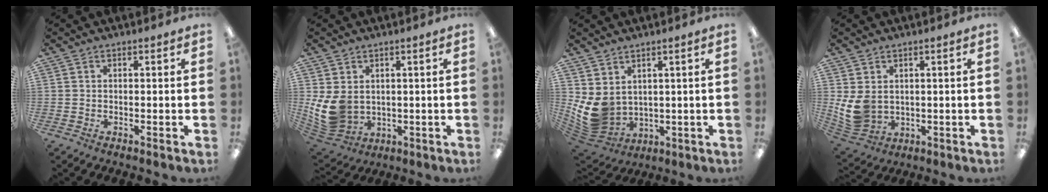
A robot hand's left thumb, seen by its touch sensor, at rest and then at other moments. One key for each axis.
{"total": 9.4, "fx": 1.4, "fy": 7.3, "fz": 5.8, "tx": -0.145, "ty": -0.014, "tz": 0.030}
{"total": 8.5, "fx": 2.2, "fy": 6.5, "fz": 5.1, "tx": -0.139, "ty": -0.026, "tz": 0.051}
{"total": 7.9, "fx": 1.6, "fy": 6.0, "fz": 4.8, "tx": -0.114, "ty": -0.008, "tz": 0.034}